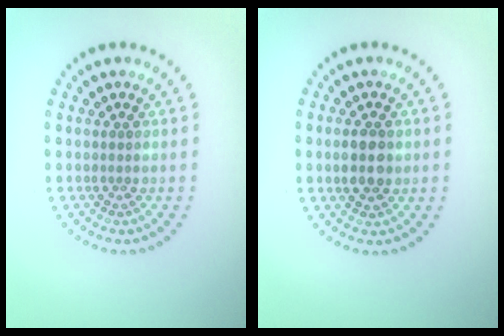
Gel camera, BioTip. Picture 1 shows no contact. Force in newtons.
{"total": 2.5, "press": 2.5, "slide": 0.1}